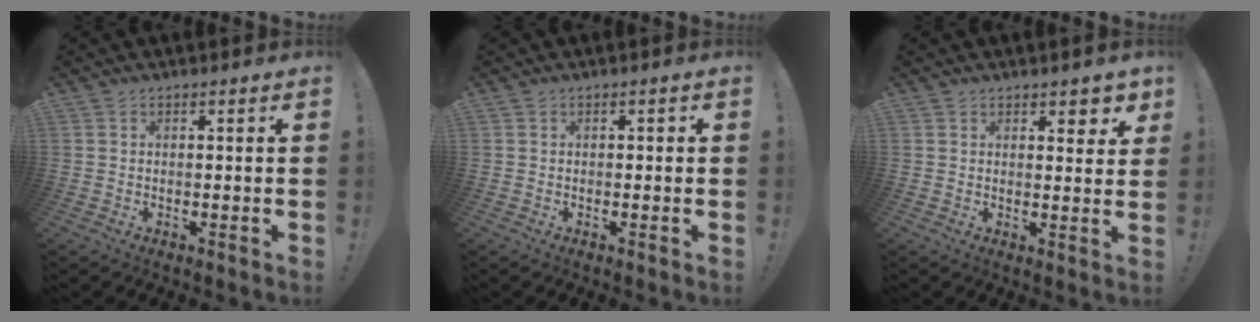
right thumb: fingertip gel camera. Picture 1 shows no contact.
{"total": 0.8, "force": [-0.5, 0.6, 0.2], "torque": [-0.011, 0.005, -0.007]}
{"total": 3.8, "force": [2.6, 2.0, 2.0], "torque": [-0.012, -0.018, 0.042]}